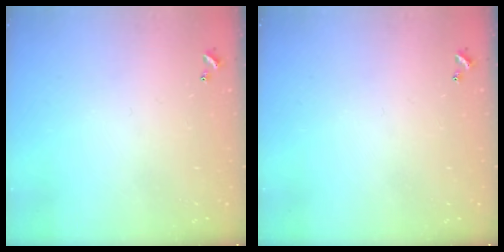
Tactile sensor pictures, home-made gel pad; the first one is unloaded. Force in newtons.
{"total": 0.0}